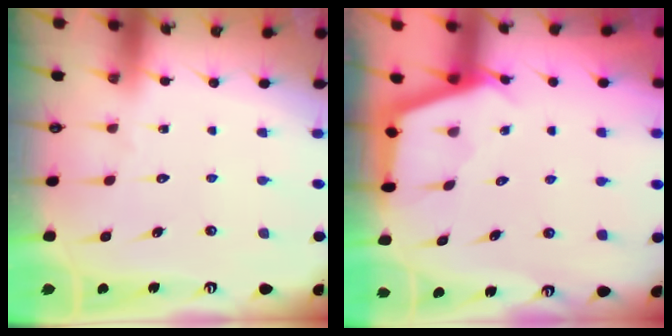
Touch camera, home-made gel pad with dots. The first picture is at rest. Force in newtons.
{"total": 3.0, "press": 3.0, "slide": 0.3}